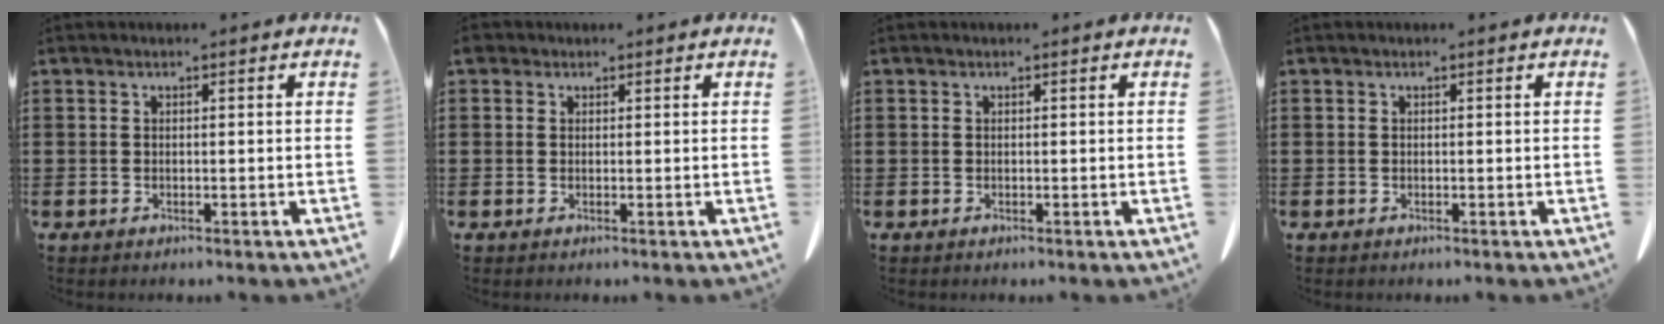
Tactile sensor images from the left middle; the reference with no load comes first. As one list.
[{"total": 1.0, "force": [0.4, 0.8, 0.4], "torque": [-0.012, 0.006, 0.007]}, {"total": 0.0}, {"total": 0.0}]